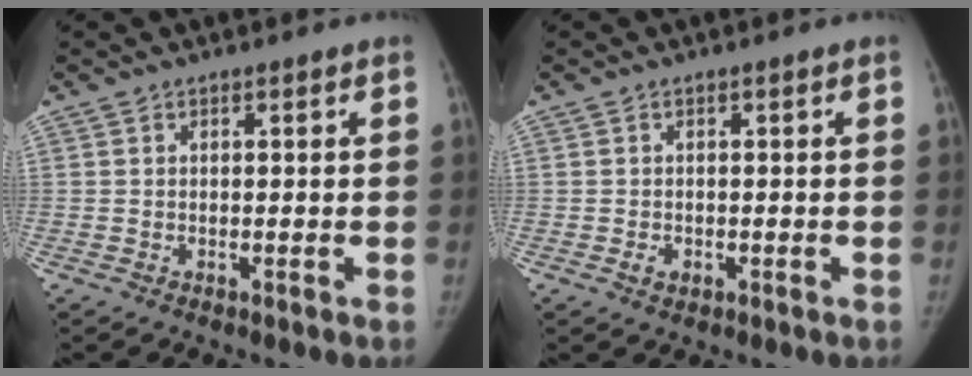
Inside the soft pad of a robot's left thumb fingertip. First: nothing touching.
{"total": 1.6, "force": [-0.5, 1.2, 0.9], "torque": [-0.011, 0.001, -0.005]}